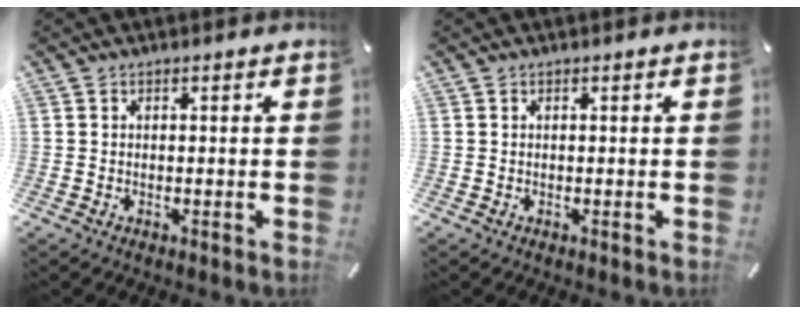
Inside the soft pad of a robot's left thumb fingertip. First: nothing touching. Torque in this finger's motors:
{"motor_torque": [0.00, 0.00, 0.00, 0.00, 0.00]}